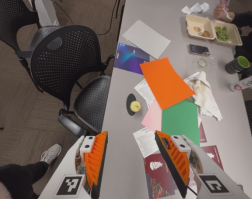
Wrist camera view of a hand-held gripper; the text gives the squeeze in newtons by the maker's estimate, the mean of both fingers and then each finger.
{"total": 0.0}